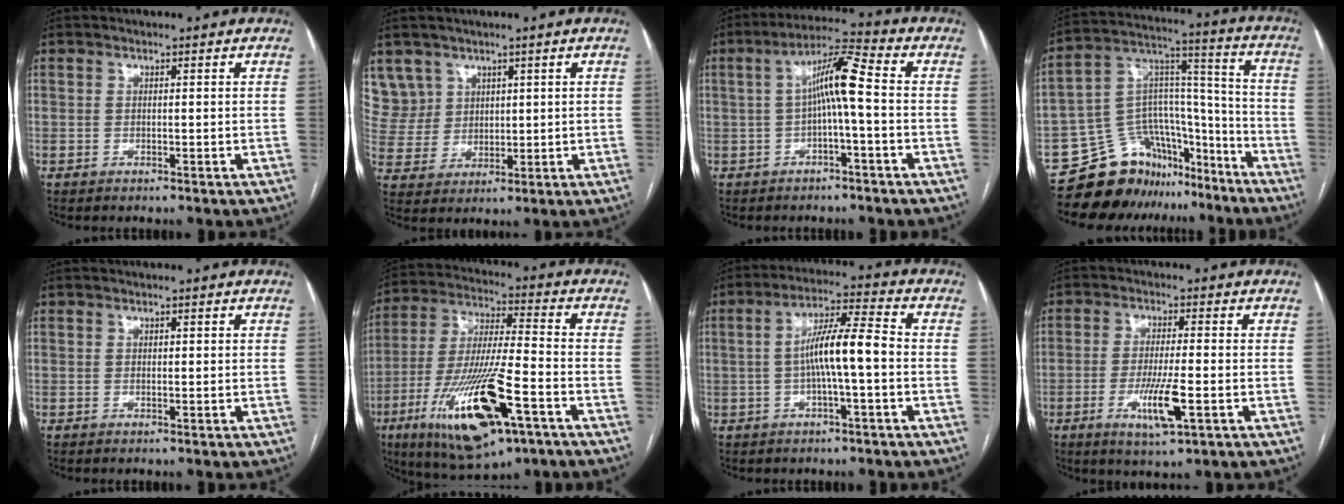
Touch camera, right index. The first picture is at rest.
{"total": 7.3, "force": [4.5, 5.8, -0.2], "torque": [0.003, 0.017, 0.103]}
{"total": 7.6, "force": [-0.2, 0.4, 7.6], "torque": [-0.134, 0.029, -0.005]}
{"total": 15.4, "force": [-12.6, 8.2, 3.2], "torque": [-0.048, 0.085, -0.204]}
{"total": 0.6, "force": [0.2, 0.2, 0.5], "torque": [-0.007, 0.000, 0.003]}
{"total": 20.2, "force": [-9.0, 3.8, 17.7], "torque": [-0.361, -0.033, -0.150]}
{"total": 8.7, "force": [-0.9, 0.6, 8.6], "torque": [-0.155, 0.021, -0.020]}
{"total": 7.3, "force": [-2.5, 0.6, 6.9], "torque": [-0.131, -0.015, -0.040]}